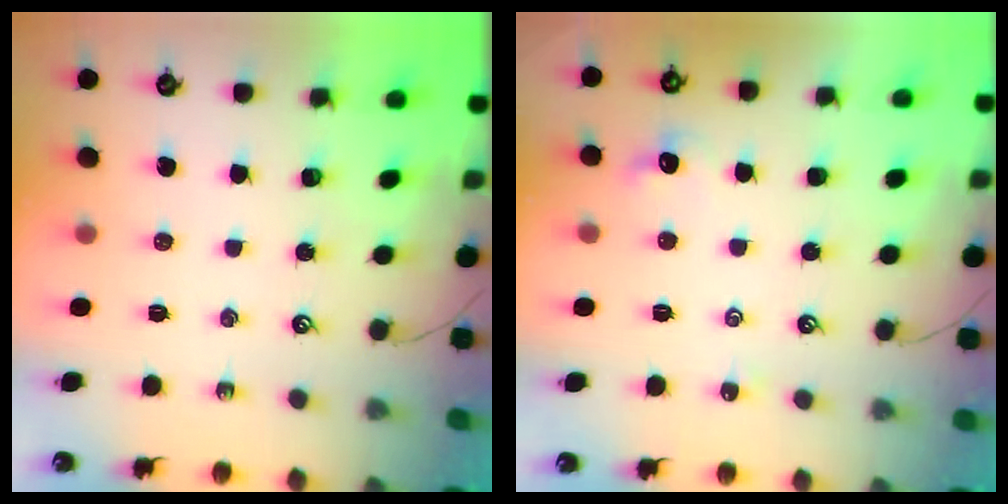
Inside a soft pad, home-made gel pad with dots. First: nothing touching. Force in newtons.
{"total": 1.3, "press": 1.2, "slide": 0.5}